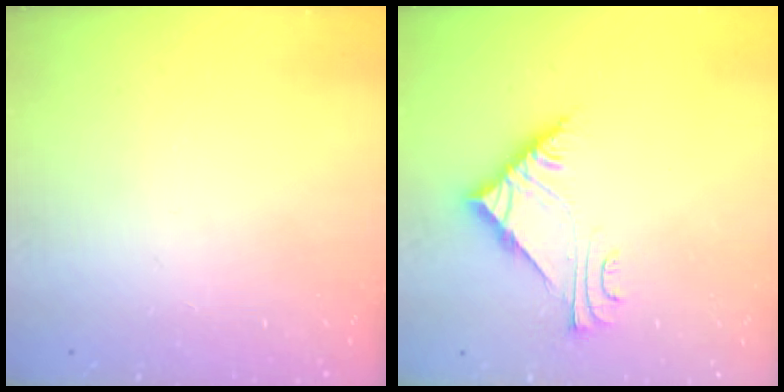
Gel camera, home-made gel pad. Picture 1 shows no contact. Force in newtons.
{"total": 7.3, "press": 7.3, "slide": 0.5}